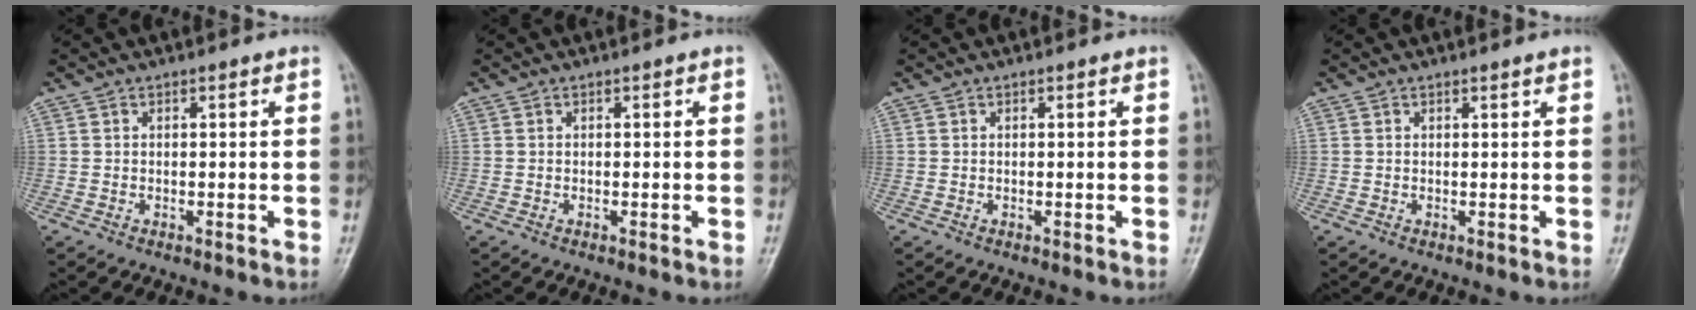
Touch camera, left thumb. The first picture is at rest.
{"total": 0.0}
{"total": 0.0}
{"total": 0.7, "force": [0.6, -0.1, 0.3], "torque": [-0.012, -0.003, 0.011]}